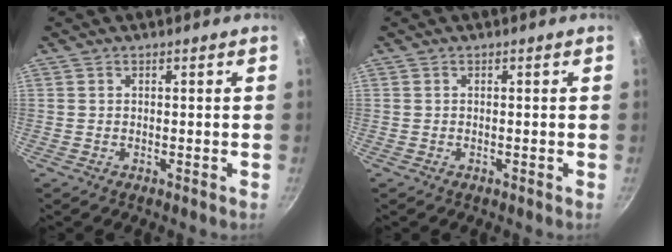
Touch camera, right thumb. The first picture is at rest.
{"total": 0.0}